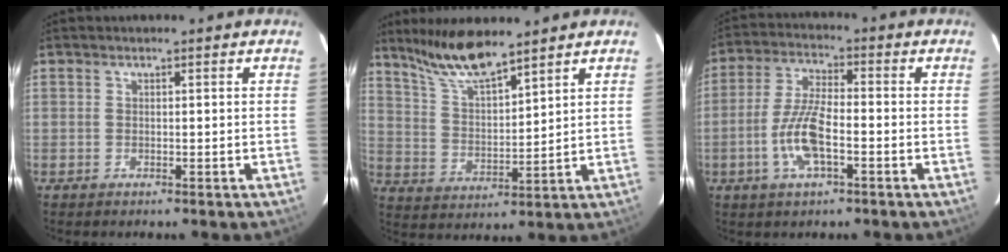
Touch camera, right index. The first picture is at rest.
{"total": 10.4, "force": [8.7, 1.4, 5.6], "torque": [-0.105, 0.005, 0.174]}
{"total": 9.5, "force": [-3.2, 2.9, 8.4], "torque": [-0.178, 0.002, -0.064]}